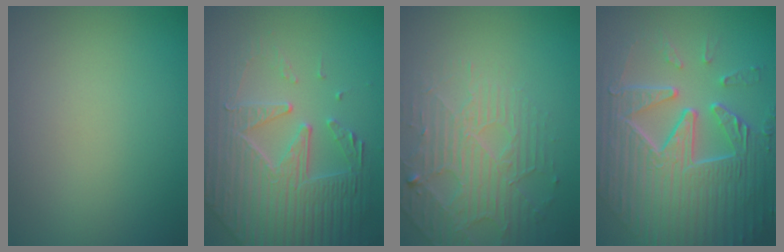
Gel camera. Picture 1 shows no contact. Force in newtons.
{"total": 6.3, "press": 5.3, "slide": 3.5}
{"total": 4.6, "press": 3.5, "slide": 3.1}
{"total": 10.3, "press": 7.0, "slide": 7.5}